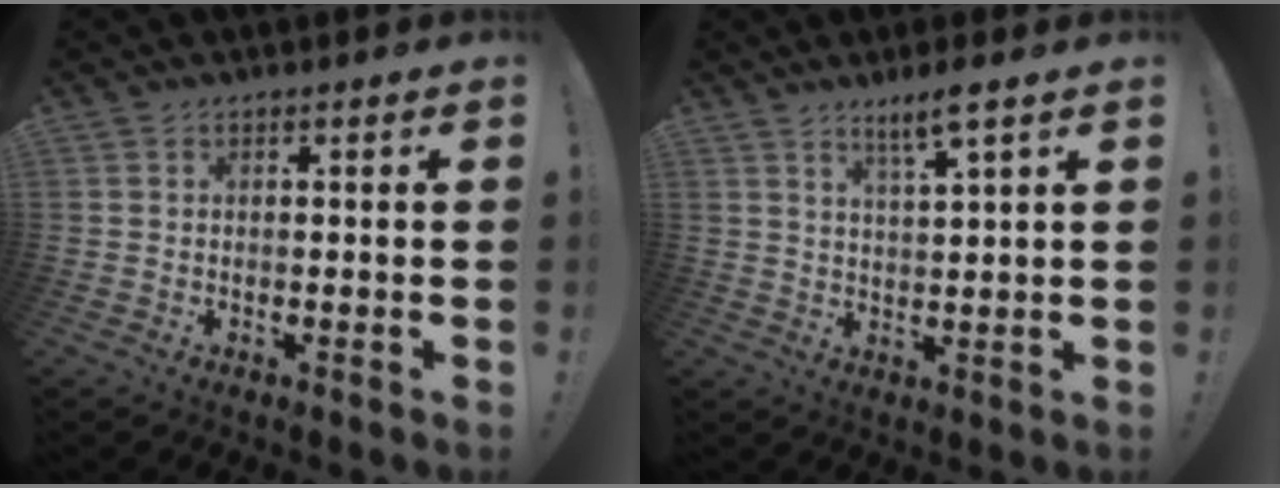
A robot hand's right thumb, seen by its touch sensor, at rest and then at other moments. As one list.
[{"total": 5.9, "force": [4.1, 0.2, 4.3], "torque": [-0.074, -0.018, 0.065]}]